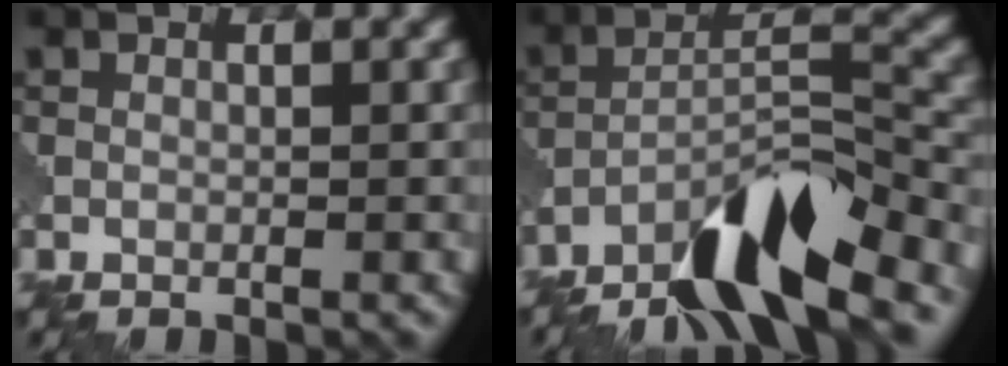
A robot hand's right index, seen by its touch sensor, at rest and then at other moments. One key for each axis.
{"total": 9.2, "fx": -6.9, "fy": 1.7, "fz": 6.0, "tx": -0.102, "ty": 0.006, "tz": -0.127}